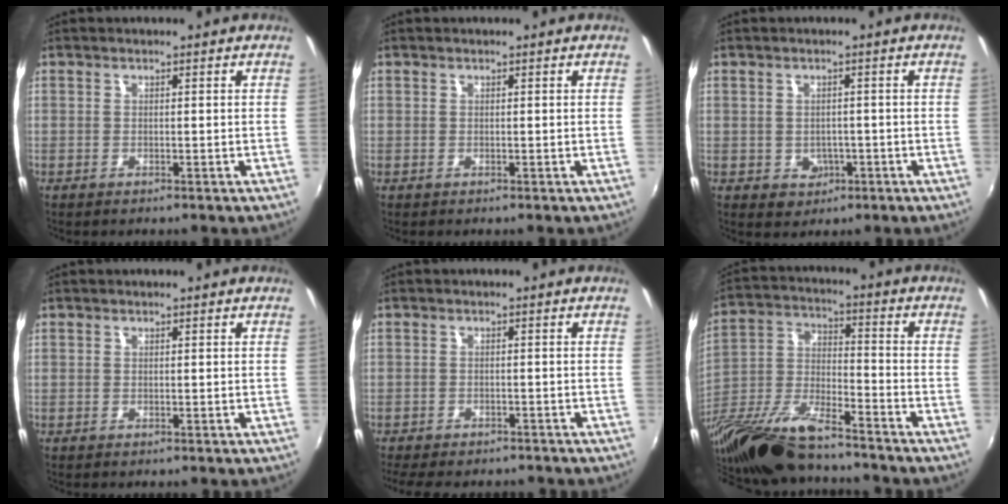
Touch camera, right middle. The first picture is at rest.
{"total": 0.0}
{"total": 3.7, "force": [-1.0, 3.3, 1.1], "torque": [-0.027, 0.002, -0.003]}
{"total": 0.0}
{"total": 8.3, "force": [-7.1, 2.6, 3.6], "torque": [-0.086, -0.020, -0.105]}
{"total": 20.0, "force": [-15.3, 4.9, 11.8], "torque": [-0.251, -0.046, -0.283]}